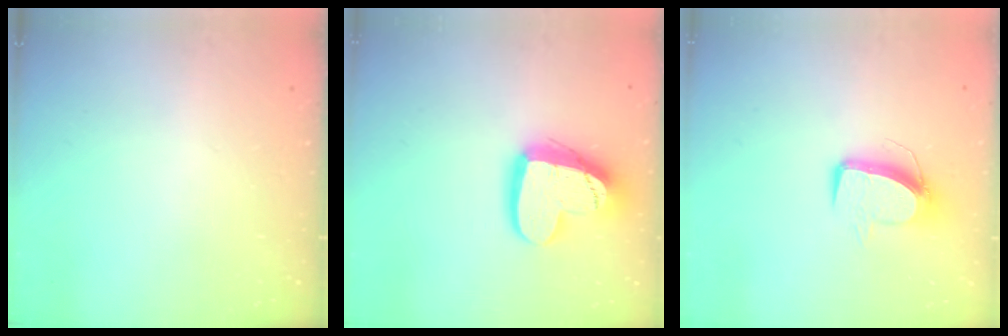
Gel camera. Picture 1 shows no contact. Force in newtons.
{"total": 19.0, "press": 18.9, "slide": 1.6}
{"total": 10.0, "press": 10.0, "slide": 0.3}